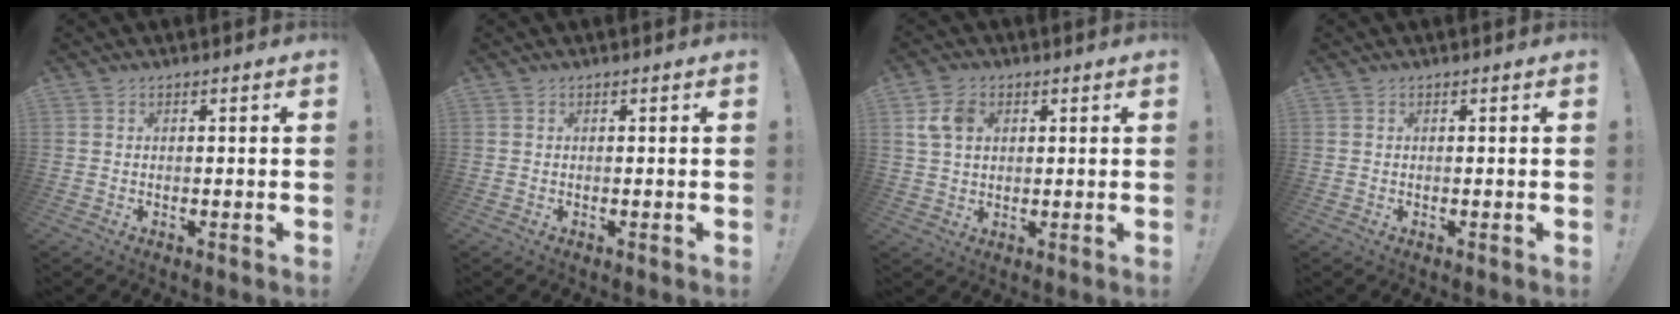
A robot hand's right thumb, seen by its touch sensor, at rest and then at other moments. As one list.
[{"total": 0.0}, {"total": 7.5, "force": [2.5, 5.6, 4.5], "torque": [-0.088, 0.001, 0.048]}, {"total": 0.0}]